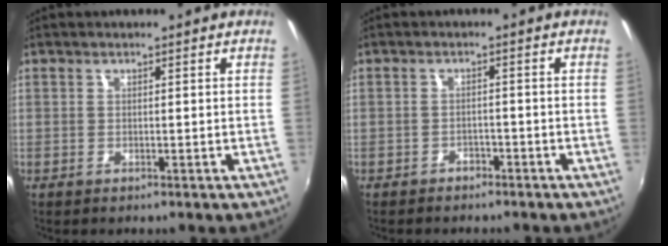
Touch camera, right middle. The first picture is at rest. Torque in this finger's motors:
{"motor_torque": [1.07, -1.07, 0.08, 0.07]}